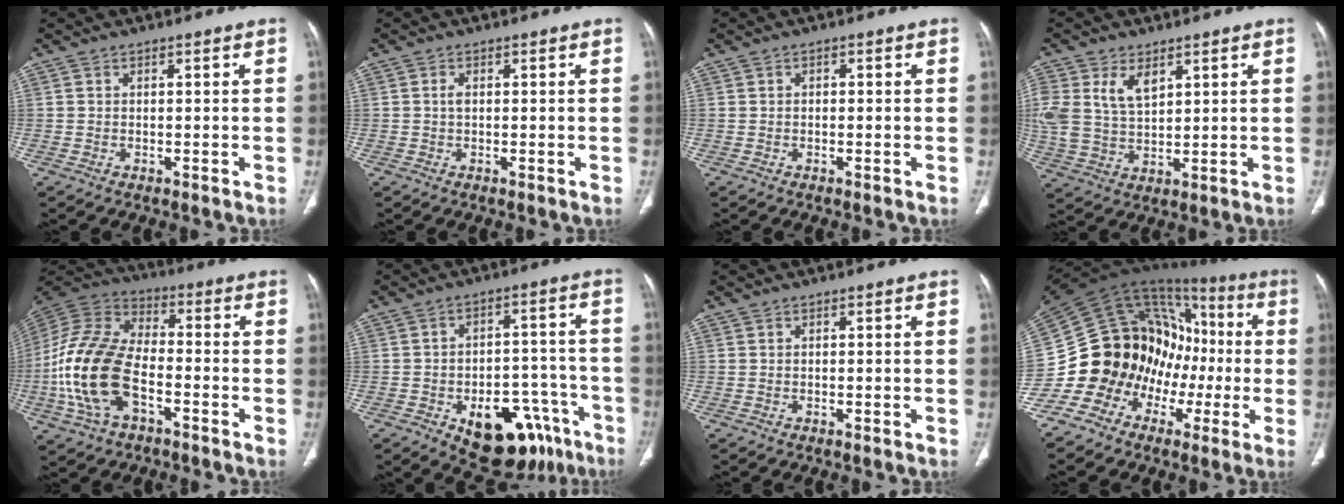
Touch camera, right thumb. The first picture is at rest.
{"total": 0.9, "force": [0.1, 0.5, 0.7], "torque": [-0.015, 0.002, 0.000]}
{"total": 0.5, "force": [-0.1, 0.4, 0.4], "torque": [-0.003, 0.002, -0.004]}
{"total": 10.6, "force": [4.3, 6.5, 7.2], "torque": [-0.148, -0.006, 0.097]}
{"total": 18.6, "force": [-5.4, 10.5, 14.4], "torque": [-0.300, 0.027, -0.104]}
{"total": 17.8, "force": [-9.5, 10.2, 11.1], "torque": [-0.095, 0.067, -0.120]}
{"total": 0.0}
{"total": 20.1, "force": [-6.3, 16.1, 10.2], "torque": [-0.133, 0.106, -0.105]}